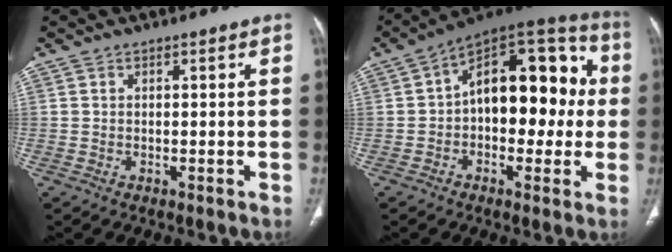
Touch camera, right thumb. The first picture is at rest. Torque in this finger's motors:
{"motor_torque": [-0.26, 0.96, 1.42, 0.27, 0.36]}